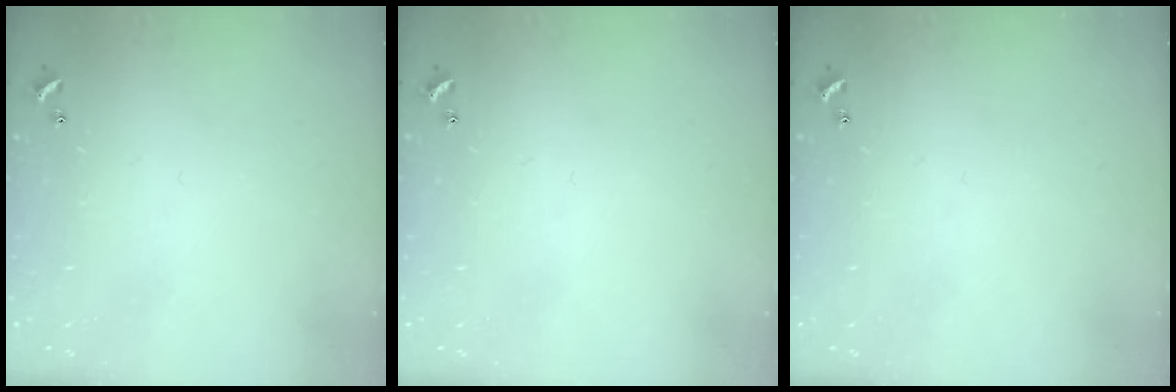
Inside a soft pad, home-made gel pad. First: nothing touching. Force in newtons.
{"total": 0.0}
{"total": 0.0}